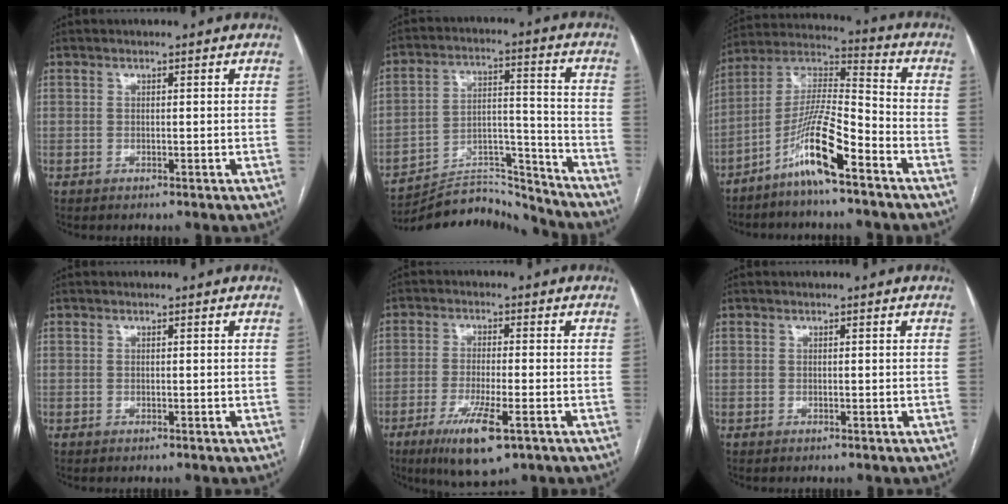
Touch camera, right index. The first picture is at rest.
{"total": 13.8, "force": [-13.7, 1.1, -0.4], "torque": [0.011, 0.055, -0.224]}
{"total": 11.9, "force": [-7.1, 0.9, 9.5], "torque": [-0.192, 0.001, -0.139]}
{"total": 0.0}
{"total": 9.1, "force": [-4.7, 1.5, 7.6], "torque": [-0.143, -0.022, -0.074]}
{"total": 0.0}